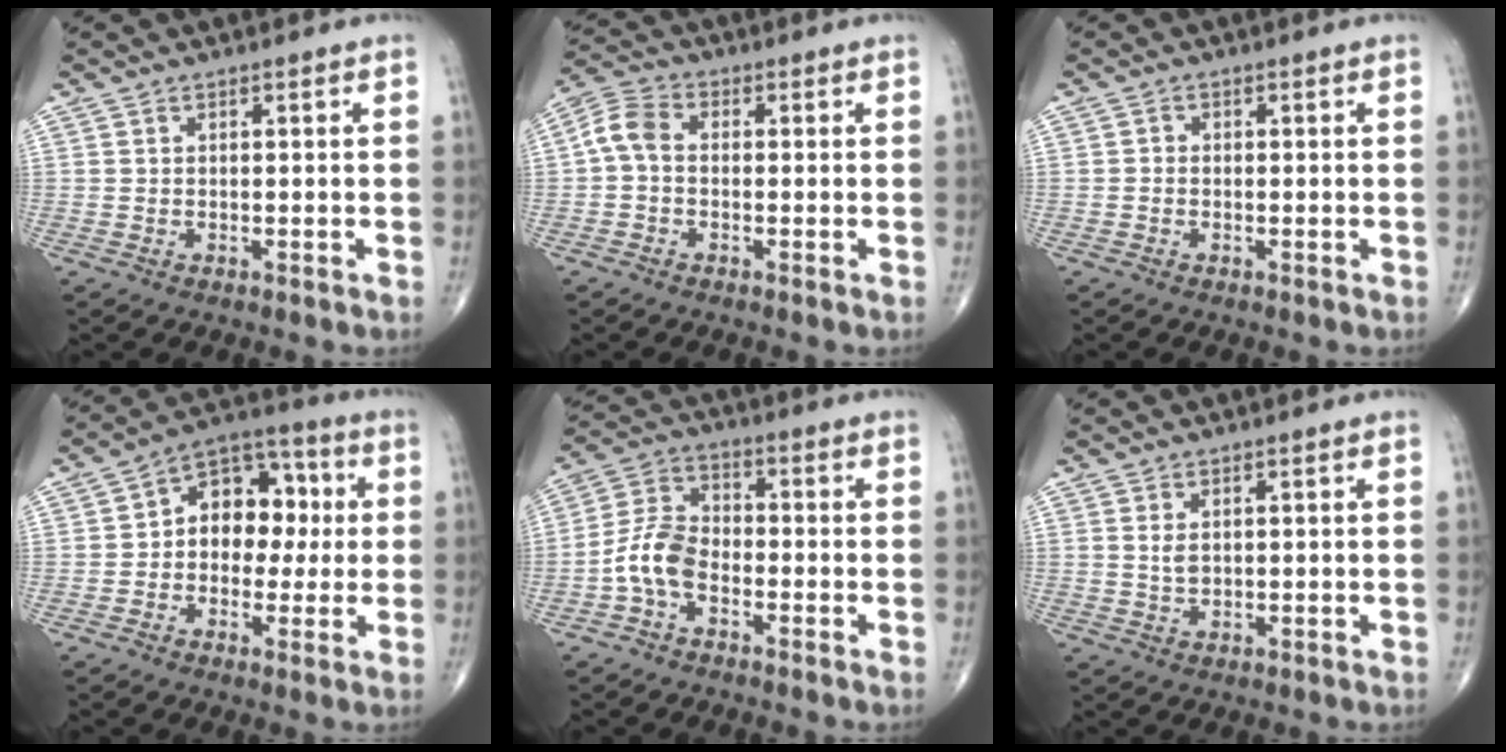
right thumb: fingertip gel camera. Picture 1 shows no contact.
{"total": 5.5, "force": [-0.2, 3.8, 4.0], "torque": [-0.077, 0.018, -0.018]}
{"total": 0.7, "force": [-0.3, 0.6, 0.3], "torque": [0.000, 0.002, -0.010]}
{"total": 12.4, "force": [0.8, 8.9, 8.6], "torque": [-0.083, 0.034, 0.000]}
{"total": 7.5, "force": [-2.9, 4.5, 5.3], "torque": [-0.103, 0.031, -0.069]}
{"total": 1.9, "force": [0.6, 1.1, 1.5], "torque": [-0.026, -0.004, 0.015]}